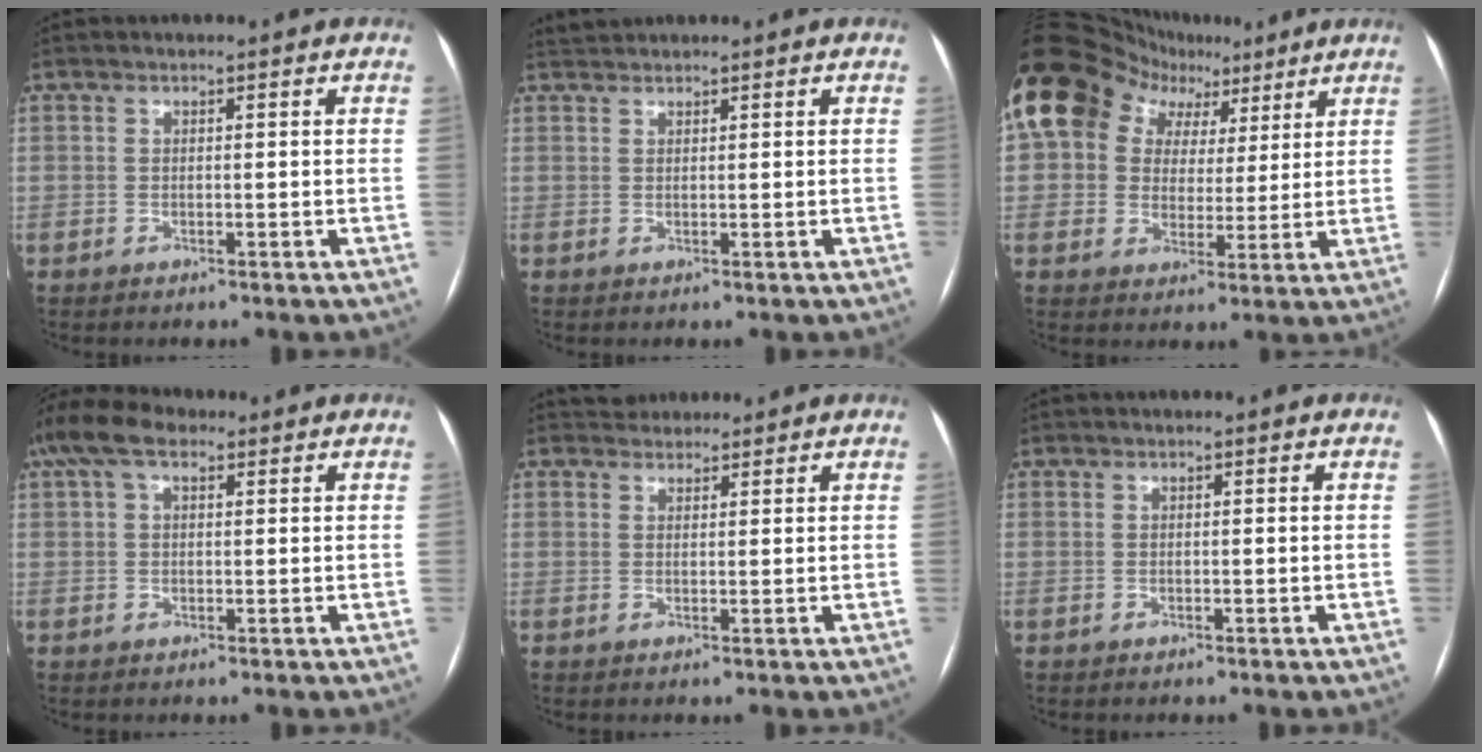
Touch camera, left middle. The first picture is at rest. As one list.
[{"total": 1.8, "force": [1.8, 0.2, 0.1], "torque": [-0.010, 0.017, 0.037]}, {"total": 14.9, "force": [7.5, 11.1, 6.4], "torque": [-0.106, 0.068, 0.123]}, {"total": 7.0, "force": [4.1, 3.3, 4.7], "torque": [-0.104, 0.044, 0.077]}, {"total": 3.2, "force": [2.9, 1.4, 0.1], "torque": [0.002, 0.021, 0.047]}, {"total": 0.0}]